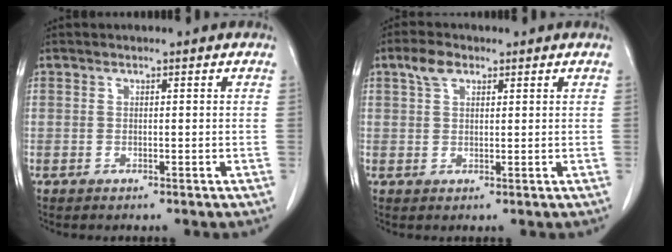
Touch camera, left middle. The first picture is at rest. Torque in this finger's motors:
{"motor_torque": [0.77, -0.52, -0.08, 0.00]}